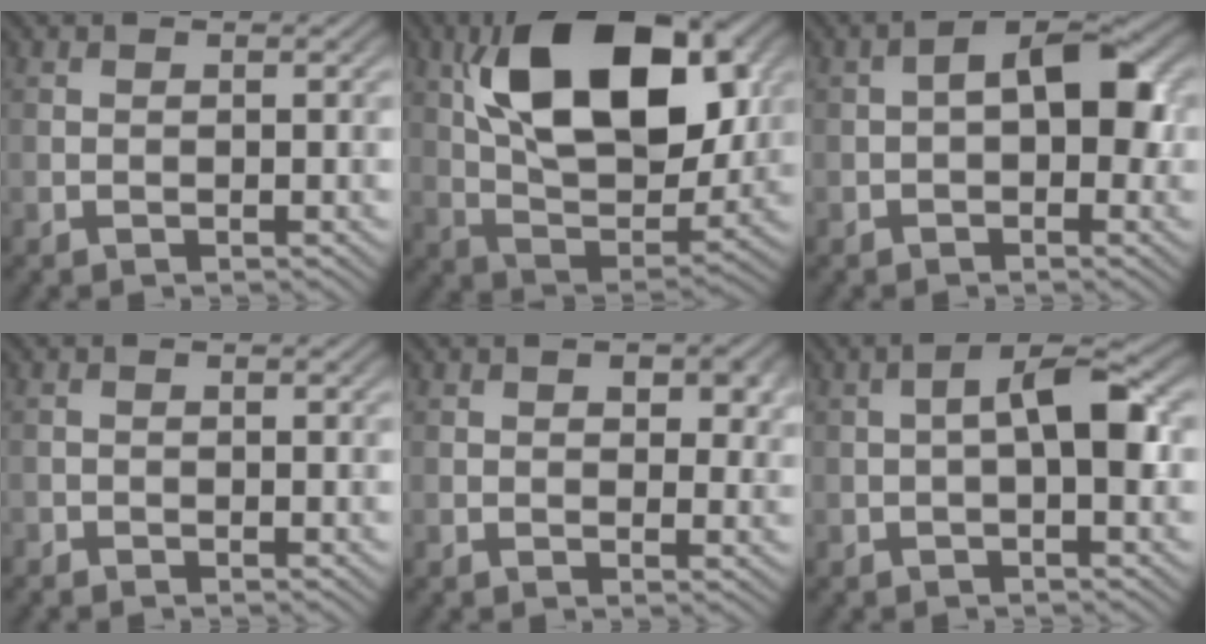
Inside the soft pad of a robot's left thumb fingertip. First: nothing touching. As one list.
[{"total": 16.2, "force": [5.5, 8.8, 12.5], "torque": [-0.223, 0.002, 0.097]}, {"total": 6.3, "force": [0.1, 3.3, 5.3], "torque": [-0.071, 0.012, -0.007]}, {"total": 0.6, "force": [-0.6, 0.2, 0.1], "torque": [0.001, -0.001, -0.011]}, {"total": 3.6, "force": [1.3, 2.0, 2.6], "torque": [-0.033, -0.003, 0.021]}, {"total": 5.0, "force": [-0.2, 1.4, 4.8], "torque": [-0.080, 0.017, -0.010]}]